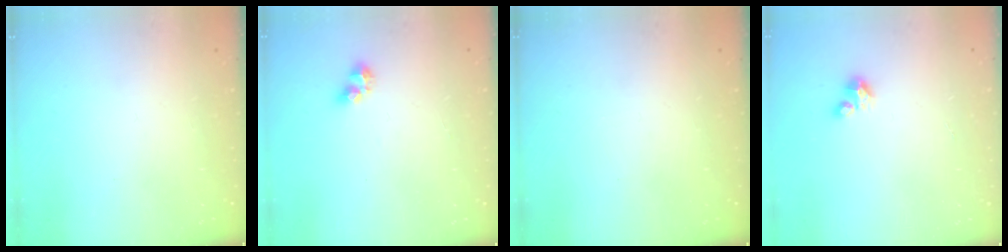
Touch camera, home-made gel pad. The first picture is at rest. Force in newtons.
{"total": 4.9, "press": 4.9, "slide": 0.5}
{"total": 0.0}
{"total": 2.8, "press": 2.8, "slide": 0.2}